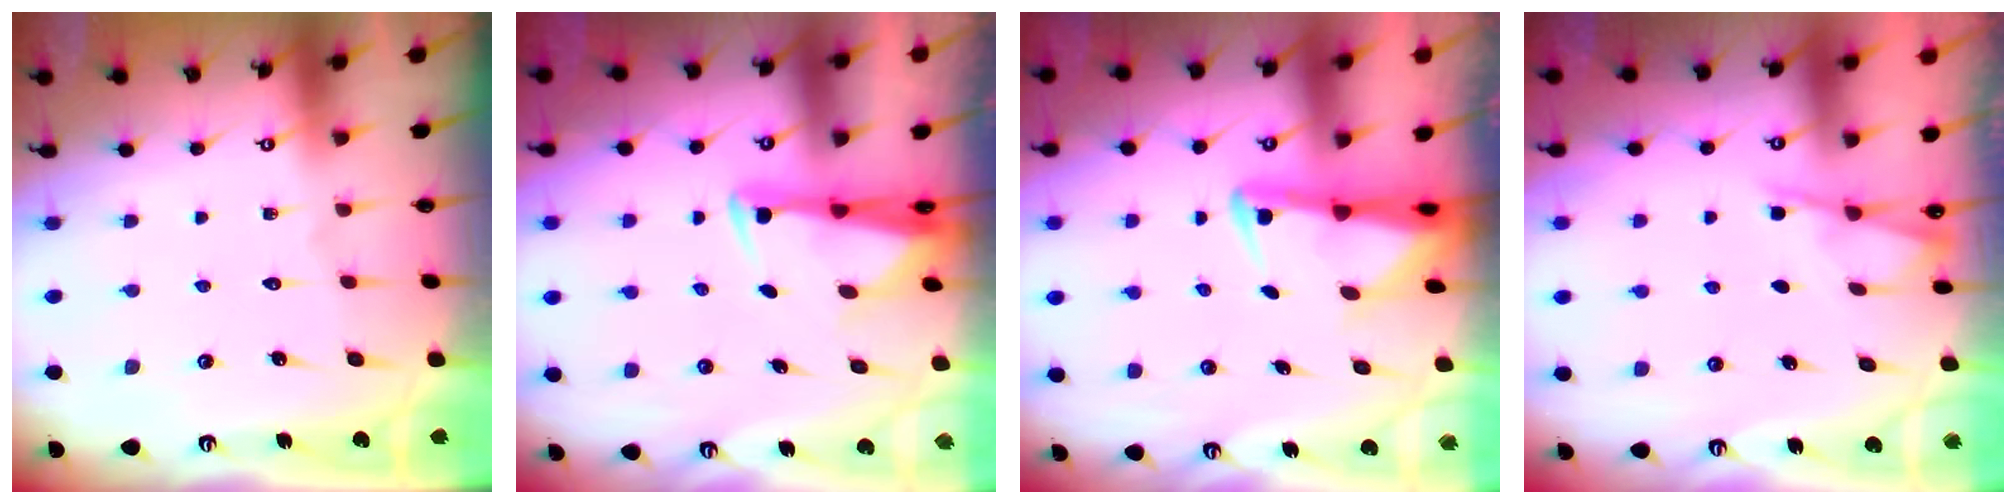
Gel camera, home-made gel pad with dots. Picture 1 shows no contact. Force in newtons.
{"total": 2.8, "press": 2.7, "slide": 0.9}
{"total": 2.6, "press": 2.5, "slide": 0.7}
{"total": 2.4, "press": 2.4, "slide": 0.5}